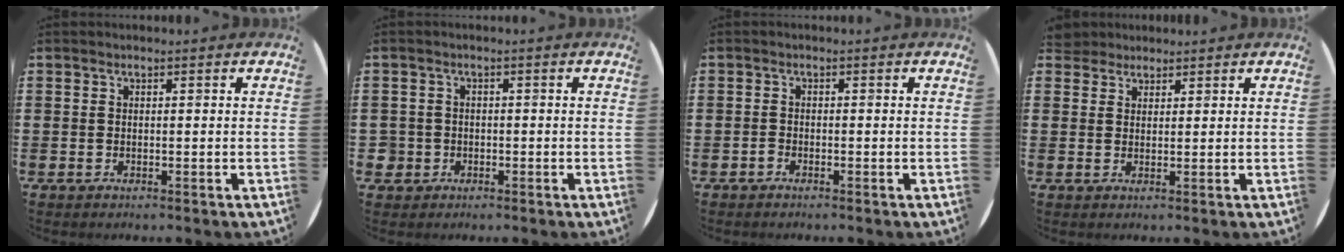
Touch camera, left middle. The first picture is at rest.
{"total": 1.7, "force": [-0.5, 1.6, 0.1], "torque": [-0.007, 0.005, -0.014]}
{"total": 0.6, "force": [-0.5, 0.2, 0.1], "torque": [-0.004, 0.002, -0.012]}
{"total": 2.5, "force": [2.3, 0.9, -0.1], "torque": [0.003, 0.000, 0.044]}